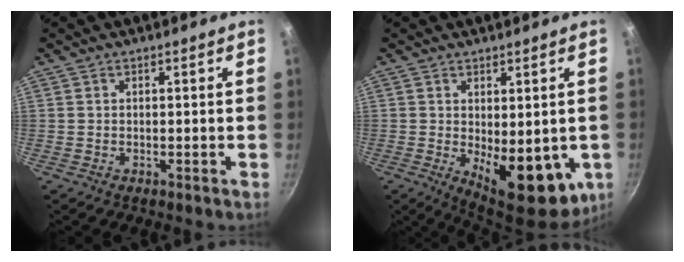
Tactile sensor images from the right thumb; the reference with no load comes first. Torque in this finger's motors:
{"motor_torque": [-0.47, 0.89, 0.68, 0.65, 0.09]}